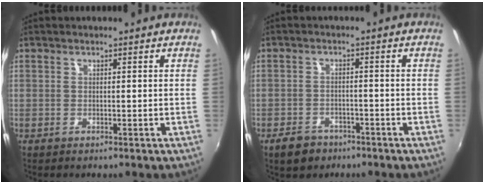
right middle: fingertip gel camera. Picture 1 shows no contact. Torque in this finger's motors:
{"motor_torque": [0.42, -0.32, 0.03, 0.01]}